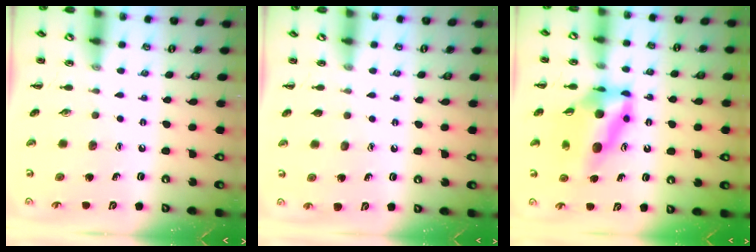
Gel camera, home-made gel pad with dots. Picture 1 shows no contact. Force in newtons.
{"total": 0.0}
{"total": 11.0, "press": 10.3, "slide": 3.7}